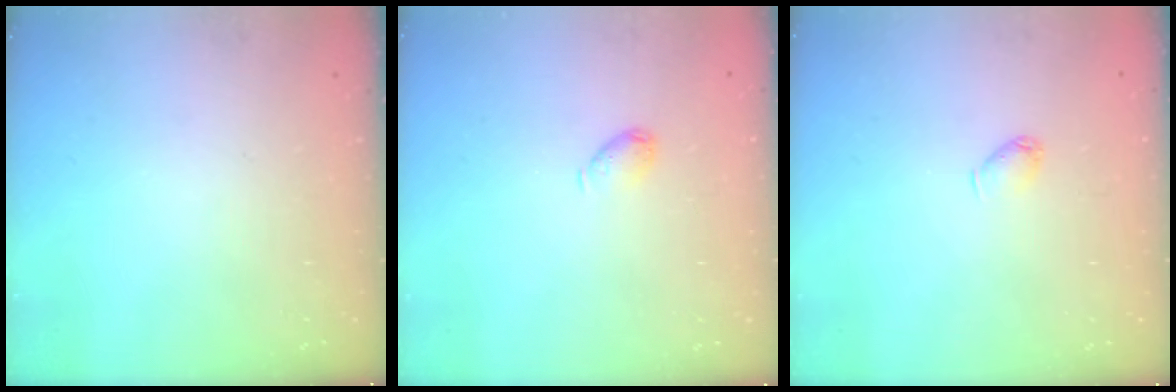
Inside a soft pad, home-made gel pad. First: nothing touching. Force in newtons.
{"total": 4.5, "press": 4.4, "slide": 0.8}
{"total": 2.8, "press": 2.8, "slide": 0.4}